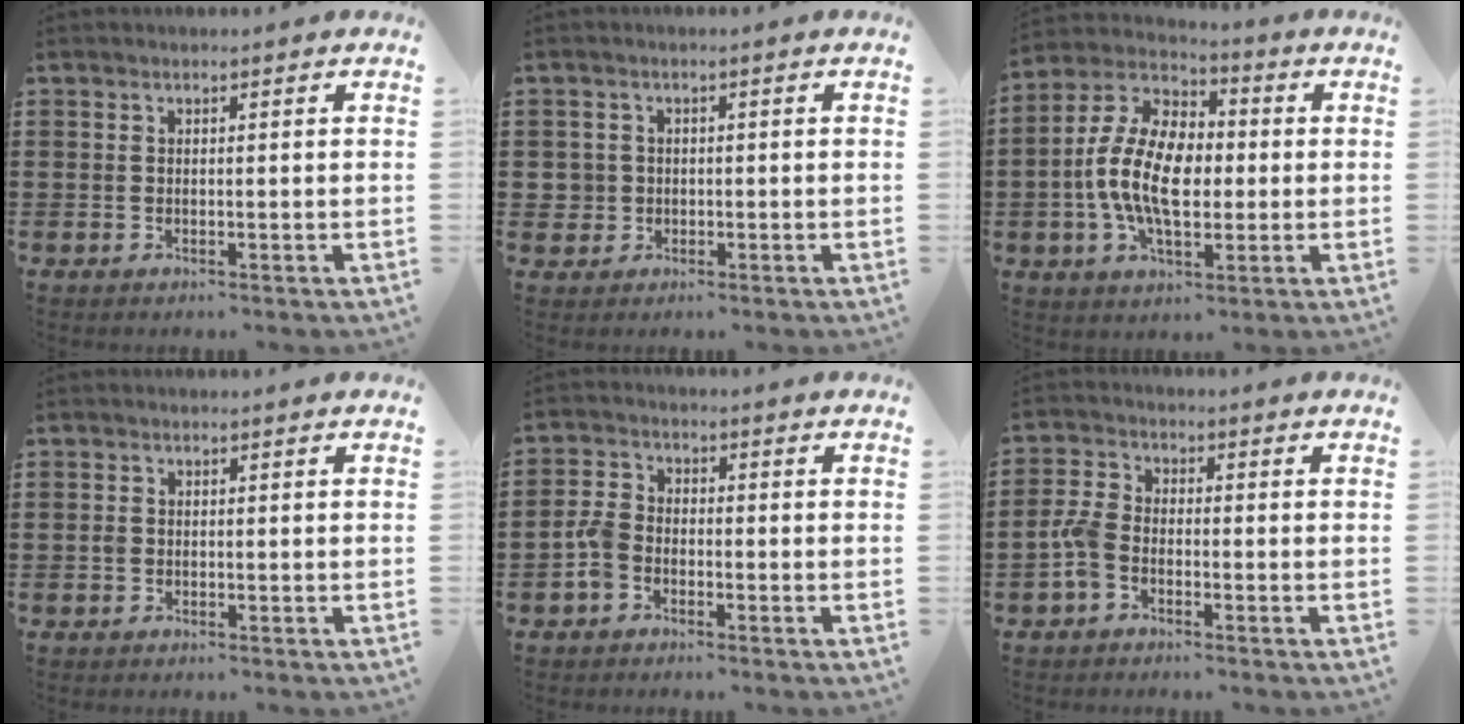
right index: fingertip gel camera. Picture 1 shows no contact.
{"total": 2.4, "force": [-0.6, 2.4, 0.3], "torque": [-0.024, 0.000, -0.017]}
{"total": 12.0, "force": [-1.3, 7.1, 9.6], "torque": [-0.225, 0.004, -0.028]}
{"total": 0.8, "force": [-0.2, 0.7, 0.4], "torque": [-0.017, 0.000, -0.007]}
{"total": 3.8, "force": [-1.9, 2.5, 2.2], "torque": [-0.072, 0.001, -0.045]}
{"total": 3.9, "force": [-2.0, 2.2, 2.6], "torque": [-0.075, 0.001, -0.046]}